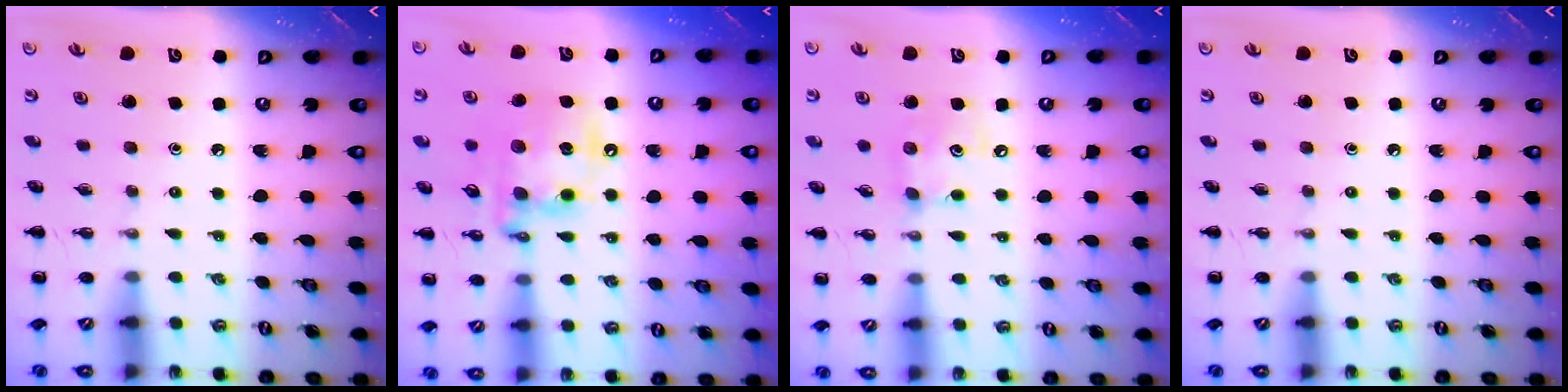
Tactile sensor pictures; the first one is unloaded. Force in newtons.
{"total": 14.2, "press": 13.8, "slide": 3.4}
{"total": 6.4, "press": 6.4, "slide": 0.8}
{"total": 0.0}